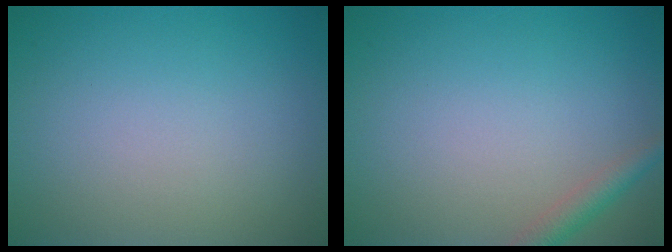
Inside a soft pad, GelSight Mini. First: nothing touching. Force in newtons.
{"total": 1.9, "press": 1.9, "slide": 0.1}